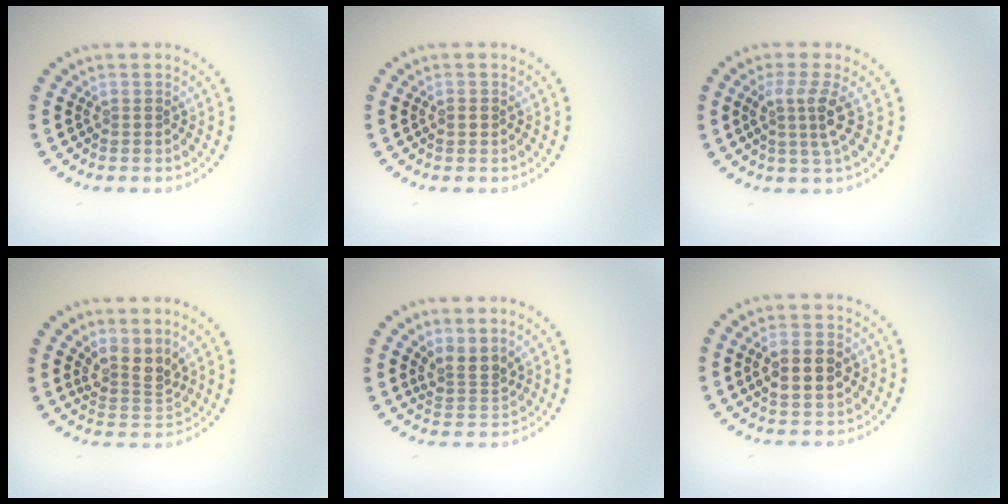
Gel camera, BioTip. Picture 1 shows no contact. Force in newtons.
{"total": 1.1, "press": 1.1, "slide": 0.0}
{"total": 2.9, "press": 2.1, "slide": 2.0}
{"total": 2.9, "press": 2.1, "slide": 2.0}
{"total": 2.6, "press": 1.9, "slide": 1.7}
{"total": 3.6, "press": 3.6, "slide": 0.4}